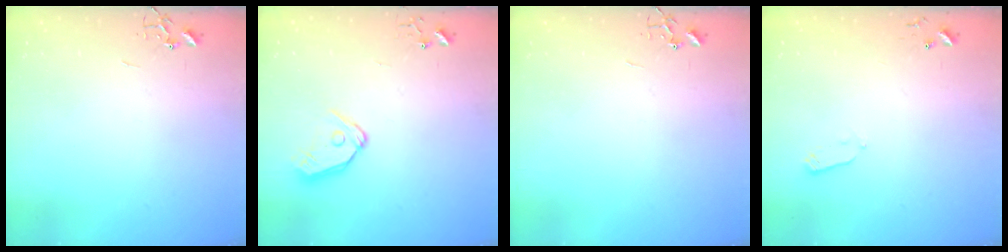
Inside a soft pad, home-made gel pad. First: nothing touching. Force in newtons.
{"total": 9.4, "press": 9.4, "slide": 0.7}
{"total": 0.0}
{"total": 2.7, "press": 2.6, "slide": 0.4}